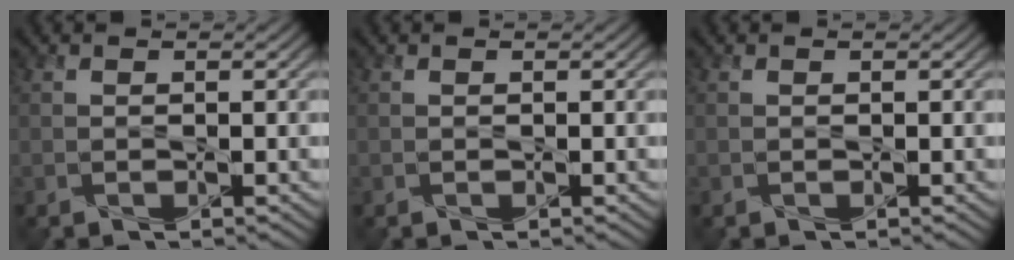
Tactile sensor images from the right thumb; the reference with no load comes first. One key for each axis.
{"total": 0.0}
{"total": 0.0}